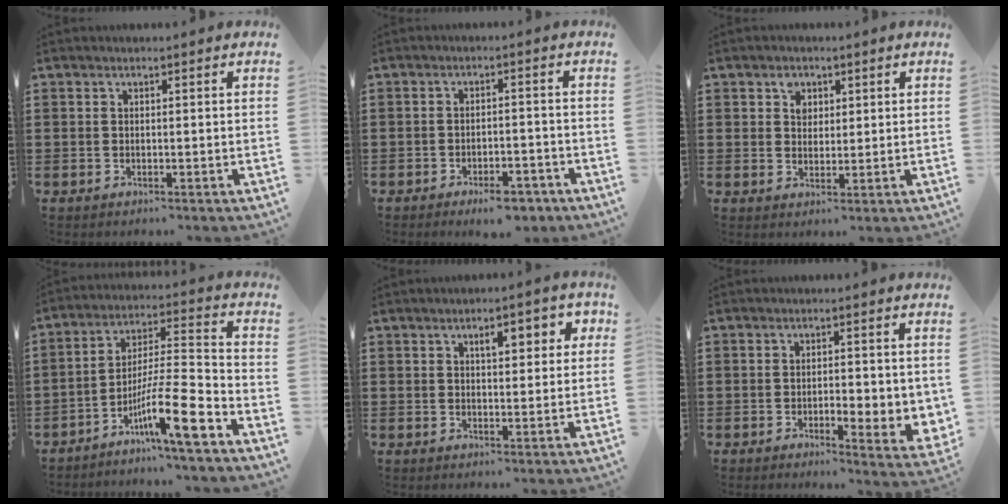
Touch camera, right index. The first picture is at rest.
{"total": 4.2, "force": [-3.6, 0.9, 1.9], "torque": [-0.030, 0.006, -0.067]}
{"total": 2.7, "force": [1.4, 2.1, 1.0], "torque": [-0.026, 0.008, 0.024]}
{"total": 12.7, "force": [-7.4, 2.1, 10.1], "torque": [-0.181, 0.003, -0.136]}
{"total": 4.3, "force": [1.7, 1.8, 3.5], "torque": [-0.051, 0.001, 0.019]}
{"total": 4.2, "force": [-0.7, 1.4, 3.9], "torque": [-0.061, 0.001, -0.015]}